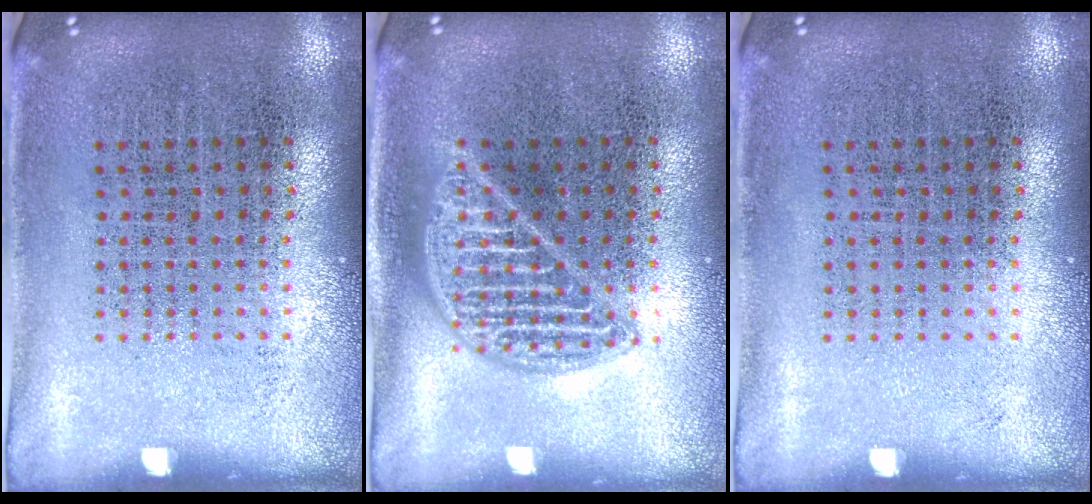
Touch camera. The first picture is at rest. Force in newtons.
{"total": 2.3, "press": 2.3, "slide": 0.2}
{"total": 0.0}